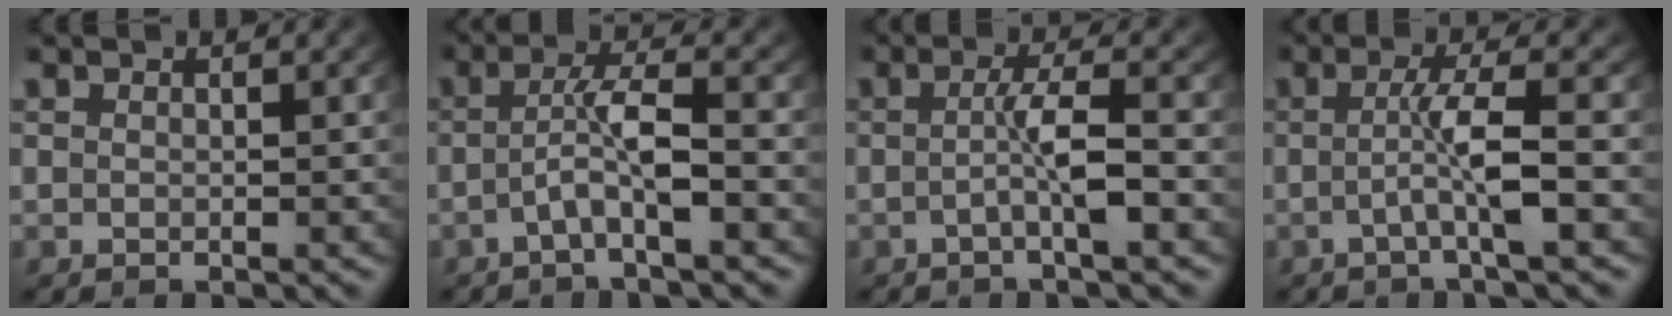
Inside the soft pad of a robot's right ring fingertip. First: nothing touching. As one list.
[{"total": 3.4, "force": [-1.5, 0.2, 3.0], "torque": [-0.060, -0.003, -0.023]}, {"total": 3.1, "force": [-1.1, 0.0, 2.9], "torque": [-0.054, -0.008, -0.015]}, {"total": 3.4, "force": [-1.0, -0.2, 3.3], "torque": [-0.062, -0.006, -0.013]}]